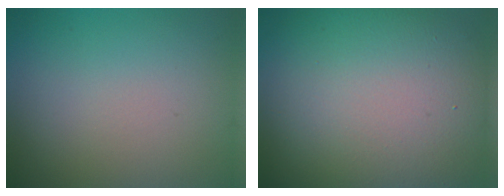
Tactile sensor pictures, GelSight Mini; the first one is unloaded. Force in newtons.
{"total": 17.0, "press": 17.0, "slide": 1.0}